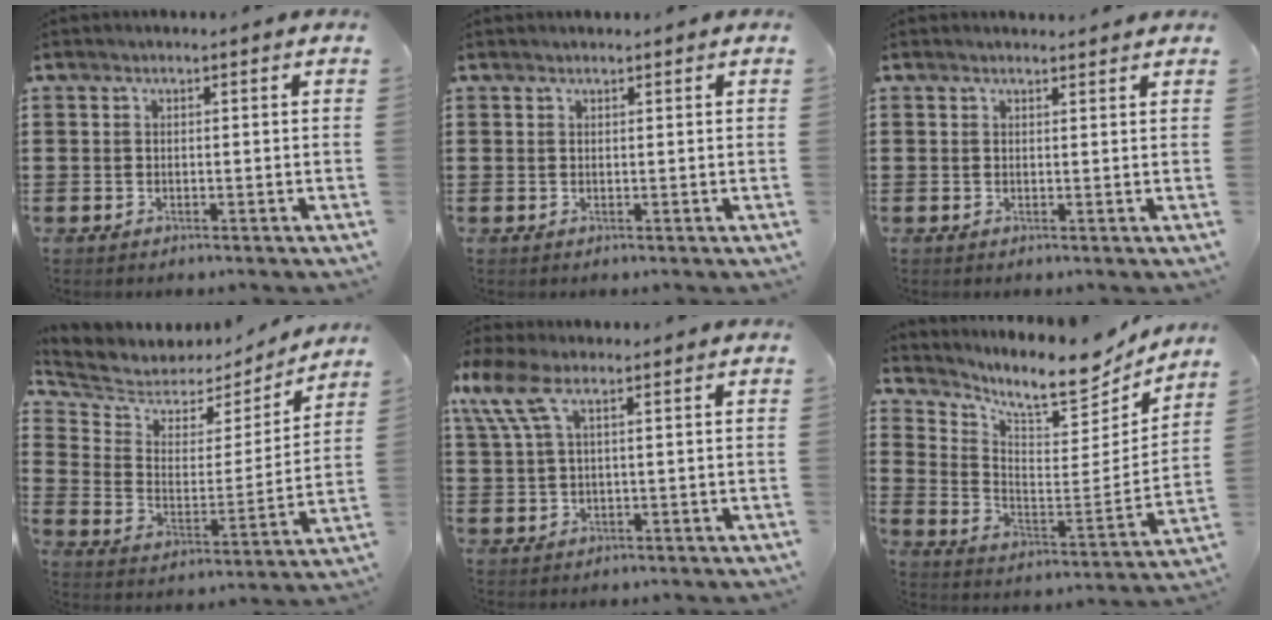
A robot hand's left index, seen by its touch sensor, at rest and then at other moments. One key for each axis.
{"total": 0.6, "fx": 0.6, "fy": 0.1, "fz": 0.0, "tx": -0.003, "ty": 0.000, "tz": 0.012}
{"total": 1.1, "fx": 1.0, "fy": 0.4, "fz": -0.1, "tx": -0.003, "ty": 0.000, "tz": 0.021}
{"total": 4.7, "fx": 4.1, "fy": 2.4, "fz": 0.1, "tx": -0.041, "ty": -0.034, "tz": 0.064}
{"total": 5.4, "fx": 2.1, "fy": 1.9, "fz": 4.6, "tx": -0.119, "ty": -0.001, "tz": 0.032}
{"total": 8.1, "fx": 7.1, "fy": 1.6, "fz": 3.6, "tx": -0.091, "ty": -0.061, "tz": 0.114}